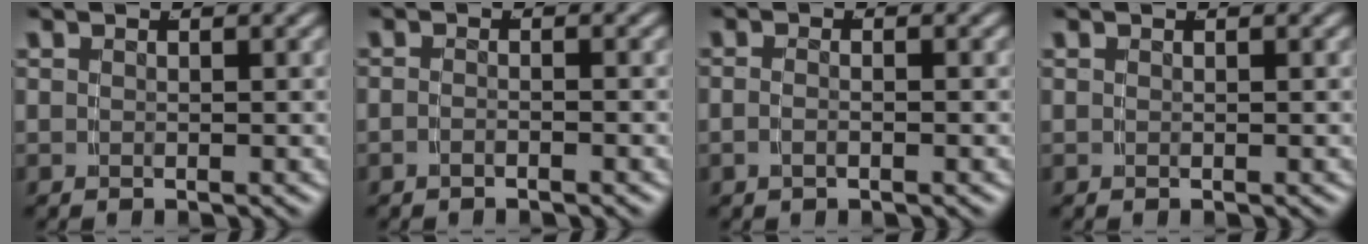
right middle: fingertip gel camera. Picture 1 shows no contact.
{"total": 1.1, "force": [-1.0, -0.1, 0.5], "torque": [-0.011, 0.001, -0.021]}
{"total": 1.2, "force": [-0.8, 0.0, 0.9], "torque": [-0.021, -0.004, -0.011]}
{"total": 0.0}